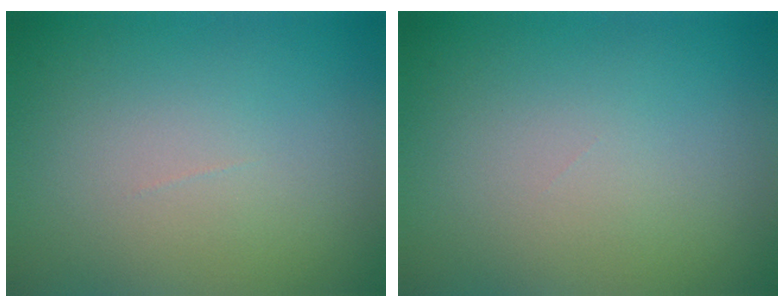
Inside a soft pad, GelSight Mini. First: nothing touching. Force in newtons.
{"total": 0.0}